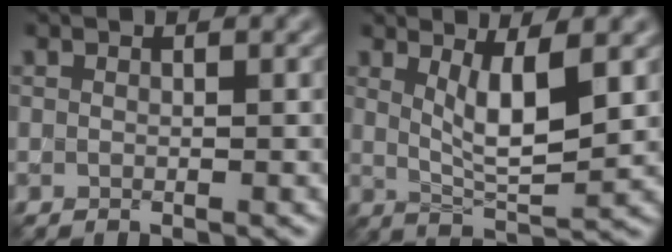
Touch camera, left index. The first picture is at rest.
{"total": 4.5, "force": [1.6, 1.1, 4.1], "torque": [-0.073, -0.013, 0.034]}